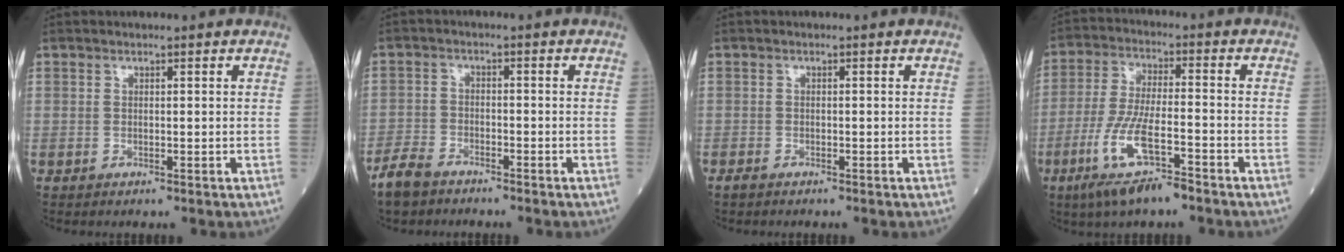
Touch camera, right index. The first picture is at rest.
{"total": 4.8, "force": [-4.1, 1.7, 1.9], "torque": [-0.046, -0.007, -0.079]}
{"total": 0.9, "force": [-0.8, 0.2, 0.3], "torque": [-0.015, -0.002, -0.016]}
{"total": 10.6, "force": [-6.1, 1.6, 8.5], "torque": [-0.174, -0.019, -0.113]}